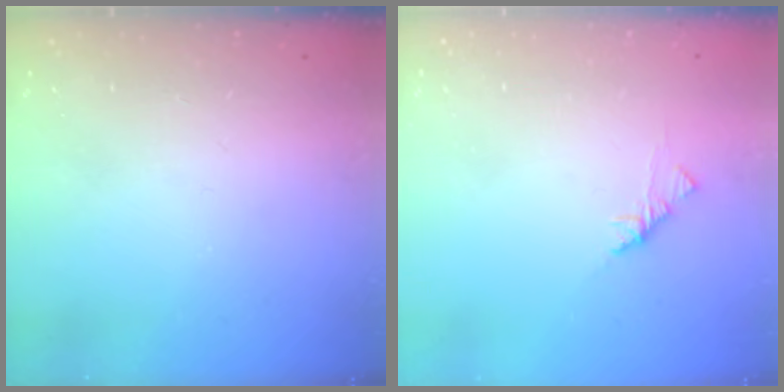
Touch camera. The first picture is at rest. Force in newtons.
{"total": 1.9, "press": 1.7, "slide": 0.6}